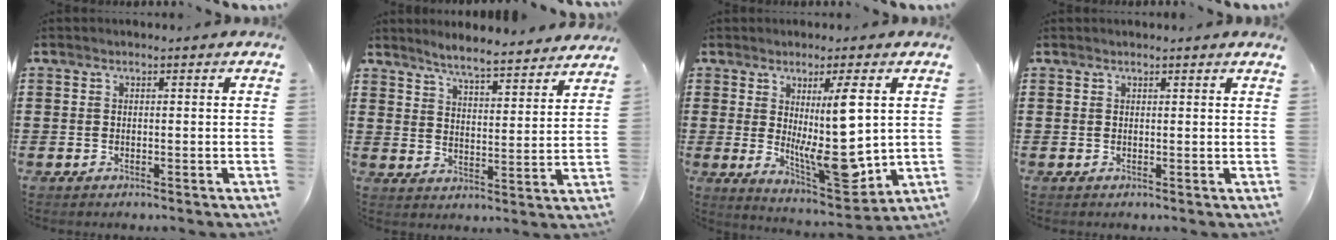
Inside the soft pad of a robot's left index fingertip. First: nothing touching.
{"total": 4.8, "force": [4.6, -0.4, 1.0], "torque": [-0.042, -0.034, 0.077]}
{"total": 10.6, "force": [1.2, 2.8, 10.1], "torque": [-0.177, -0.026, 0.015]}
{"total": 0.7, "force": [0.7, -0.1, 0.1], "torque": [-0.003, -0.003, 0.013]}